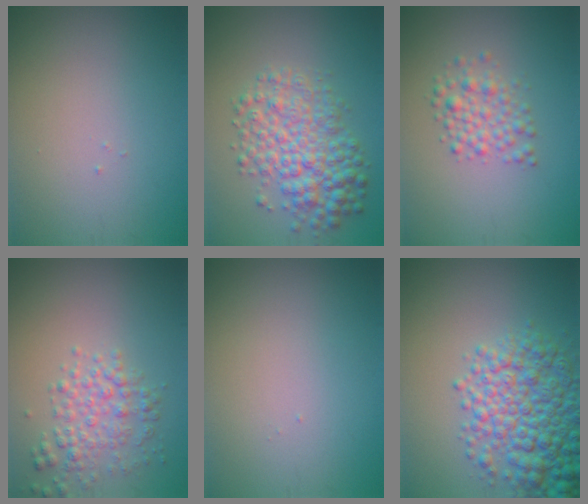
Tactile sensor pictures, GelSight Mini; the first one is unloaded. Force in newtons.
{"total": 5.9, "press": 5.9, "slide": 0.1}
{"total": 2.5, "press": 2.5, "slide": 0.0}
{"total": 3.0, "press": 3.0, "slide": 0.1}
{"total": 0.0}
{"total": 7.7, "press": 7.7, "slide": 0.2}